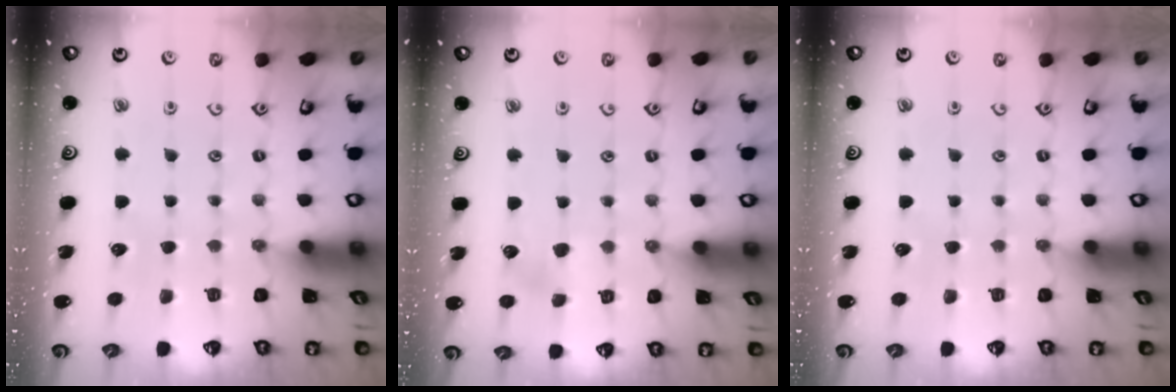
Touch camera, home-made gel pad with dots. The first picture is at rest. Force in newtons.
{"total": 5.3, "press": 5.3, "slide": 0.8}
{"total": 0.0}